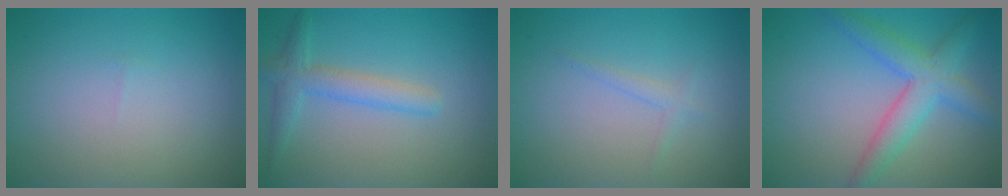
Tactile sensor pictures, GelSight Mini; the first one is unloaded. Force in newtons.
{"total": 2.8, "press": 2.8, "slide": 0.1}
{"total": 1.0, "press": 1.0, "slide": 0.1}
{"total": 4.7, "press": 4.7, "slide": 0.2}